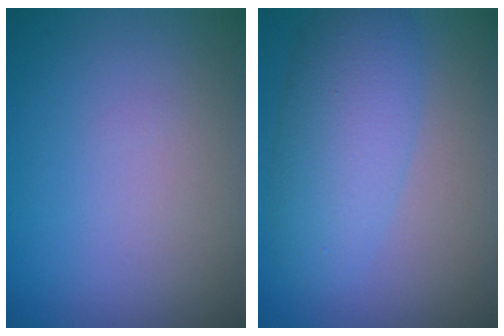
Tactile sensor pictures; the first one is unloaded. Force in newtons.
{"total": 5.1, "press": 5.1, "slide": 0.1}